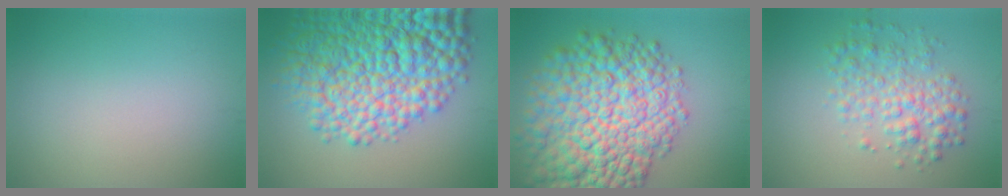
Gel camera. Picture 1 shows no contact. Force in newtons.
{"total": 13.0, "press": 13.0, "slide": 0.4}
{"total": 14.1, "press": 14.1, "slide": 0.4}
{"total": 4.2, "press": 4.2, "slide": 0.1}